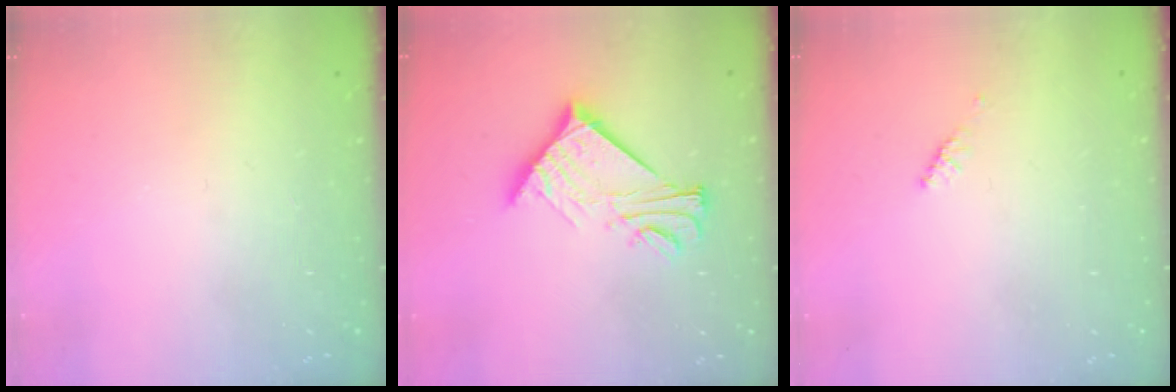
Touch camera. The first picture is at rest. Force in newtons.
{"total": 12.0, "press": 12.0, "slide": 0.6}
{"total": 2.4, "press": 2.3, "slide": 0.7}